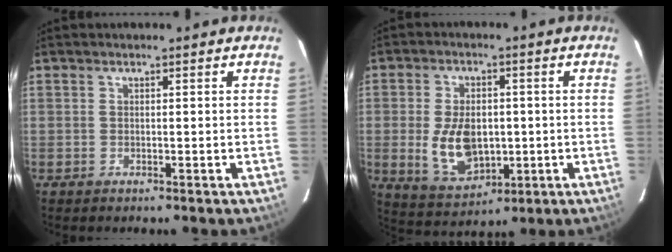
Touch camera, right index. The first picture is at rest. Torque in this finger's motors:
{"motor_torque": [0.85, -0.52, 0.28, 0.08]}